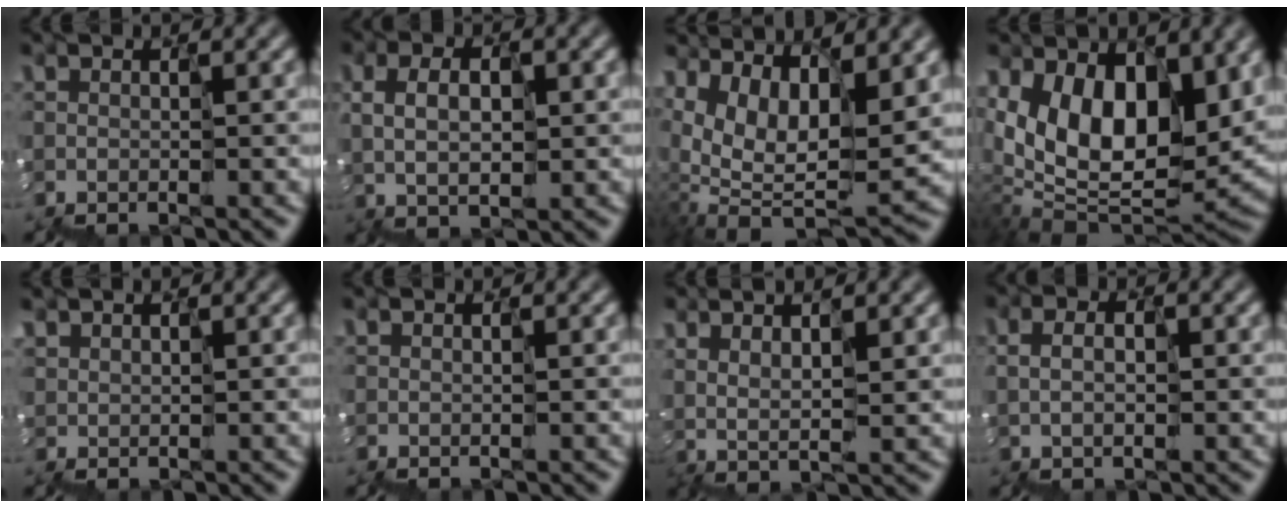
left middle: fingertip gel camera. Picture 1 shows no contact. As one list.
[{"total": 0.7, "force": [0.7, -0.1, 0.0], "torque": [-0.004, 0.010, 0.017]}, {"total": 7.2, "force": [3.3, 3.3, 5.5], "torque": [-0.119, -0.012, 0.084]}, {"total": 7.5, "force": [2.8, 4.4, 5.4], "torque": [-0.084, -0.018, 0.055]}, {"total": 0.9, "force": [0.6, 0.4, -0.4], "torque": [0.005, 0.003, 0.010]}, {"total": 0.0}, {"total": 1.5, "force": [0.8, -1.1, -0.5], "torque": [0.003, 0.008, 0.022]}, {"total": 1.0, "force": [0.2, -0.7, -0.6], "torque": [0.009, 0.004, 0.006]}]